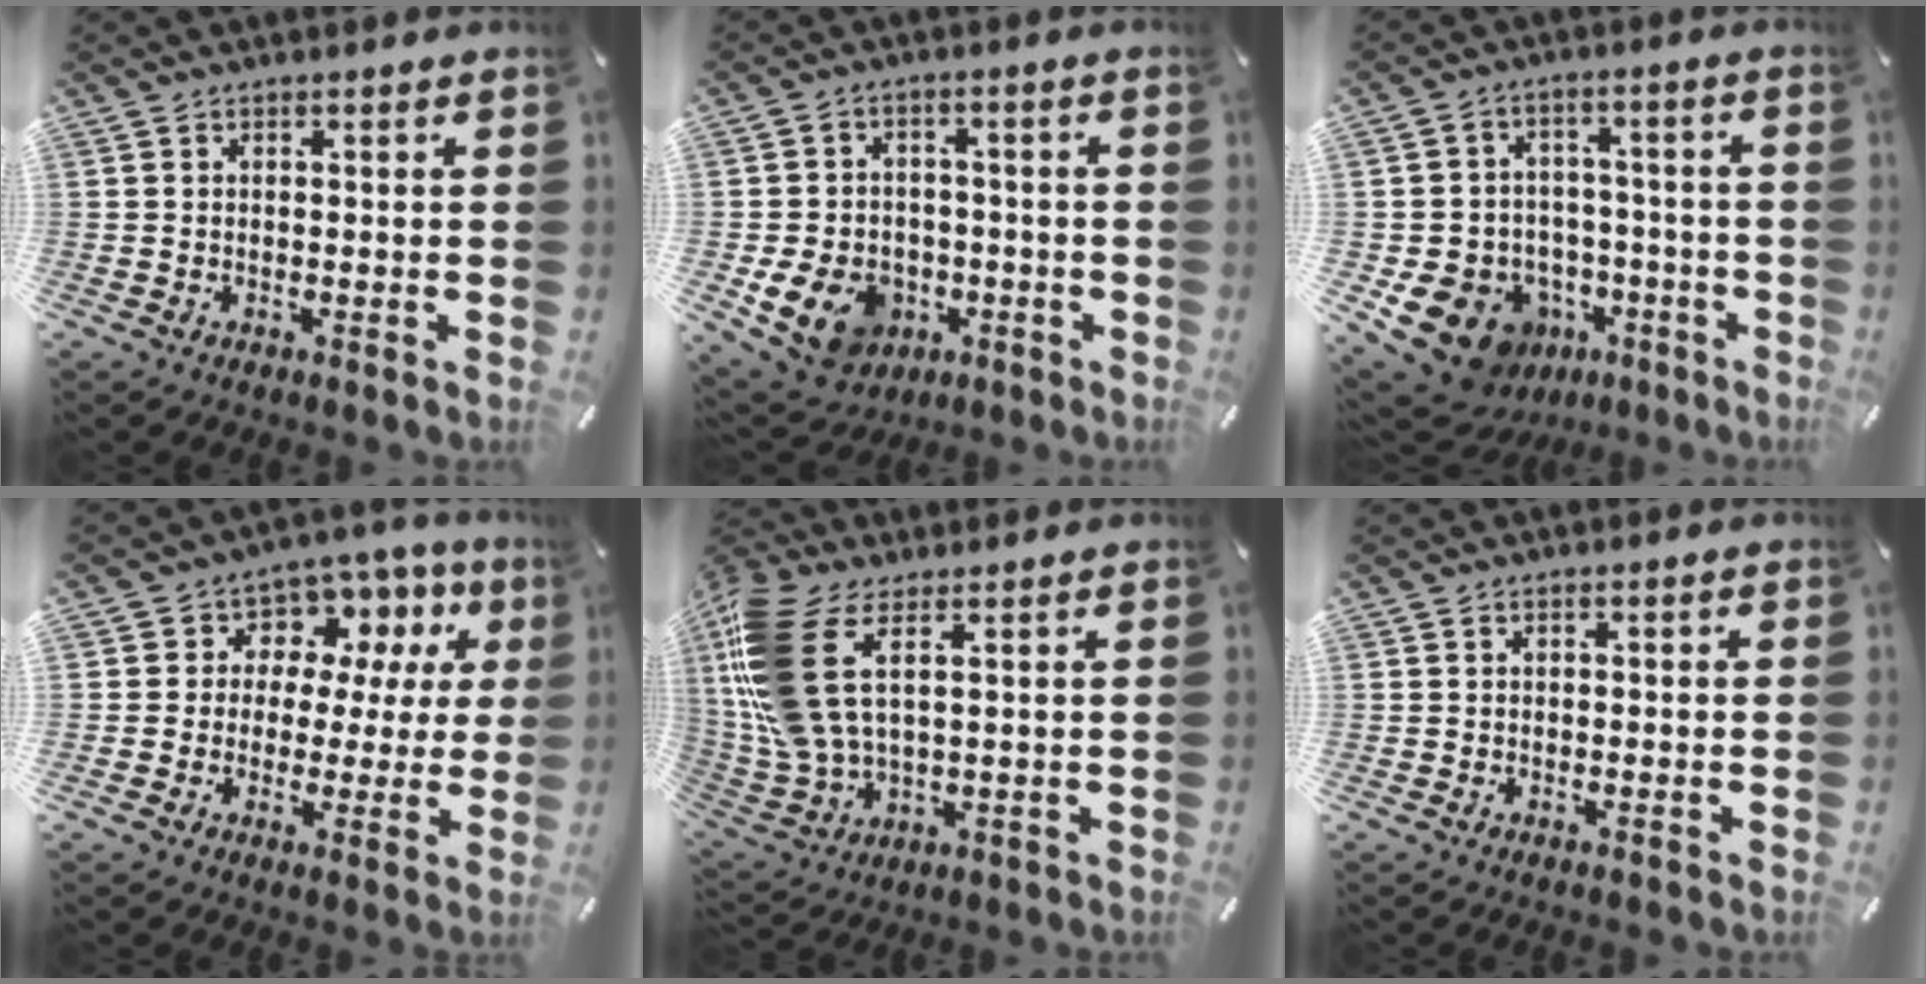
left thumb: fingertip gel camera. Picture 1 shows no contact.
{"total": 11.3, "force": [-4.1, 8.9, 5.8], "torque": [-0.119, 0.021, -0.071]}
{"total": 13.7, "force": [-6.2, 11.1, 5.1], "torque": [-0.096, 0.035, -0.095]}
{"total": 8.5, "force": [3.0, 7.6, 2.6], "torque": [-0.049, -0.021, 0.055]}
{"total": 13.5, "force": [4.8, 6.9, 10.5], "torque": [-0.259, -0.029, 0.084]}
{"total": 0.0}